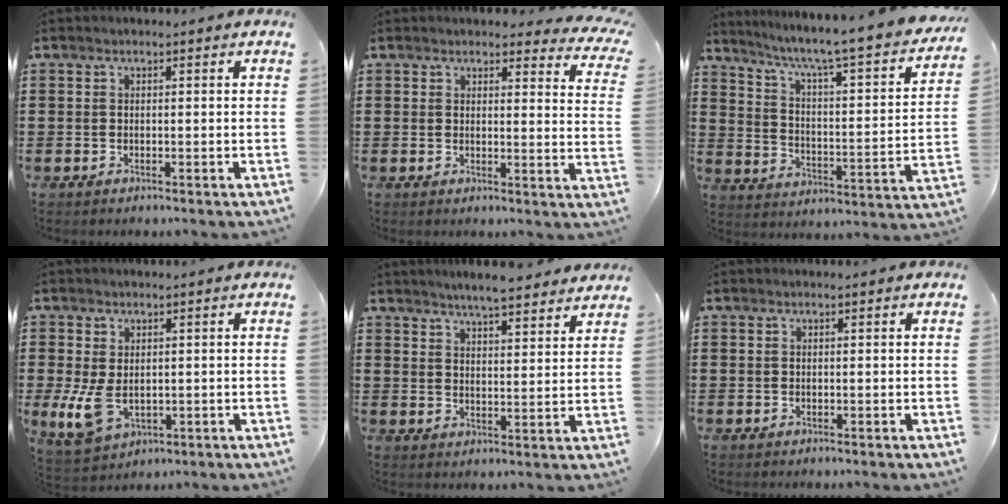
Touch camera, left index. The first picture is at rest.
{"total": 3.2, "force": [3.0, 0.5, 0.9], "torque": [-0.015, -0.016, 0.052]}
{"total": 5.3, "force": [4.1, -0.4, 3.3], "torque": [-0.084, -0.048, 0.055]}
{"total": 6.2, "force": [-0.7, 3.7, 4.9], "torque": [-0.120, -0.008, -0.013]}
{"total": 4.8, "force": [4.6, 0.0, 1.1], "torque": [-0.038, -0.017, 0.083]}
{"total": 0.0}